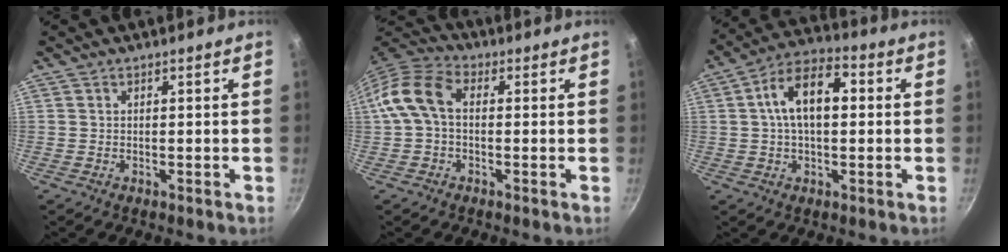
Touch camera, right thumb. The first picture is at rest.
{"total": 10.8, "force": [0.8, 7.0, 8.1], "torque": [-0.167, 0.031, 0.005]}
{"total": 11.1, "force": [1.6, 6.0, 9.2], "torque": [-0.160, 0.027, 0.021]}